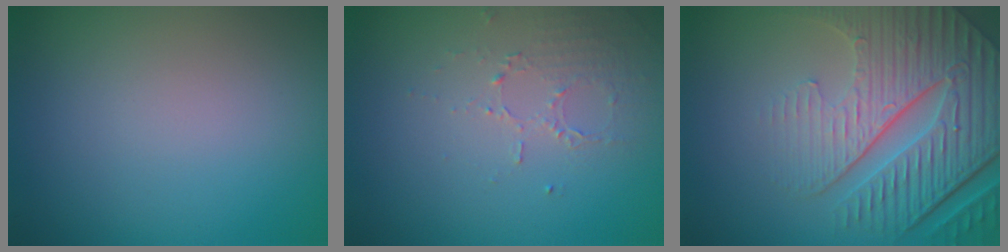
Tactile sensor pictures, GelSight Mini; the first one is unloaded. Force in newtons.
{"total": 1.4, "press": 0.8, "slide": 1.2}
{"total": 9.1, "press": 6.2, "slide": 6.6}